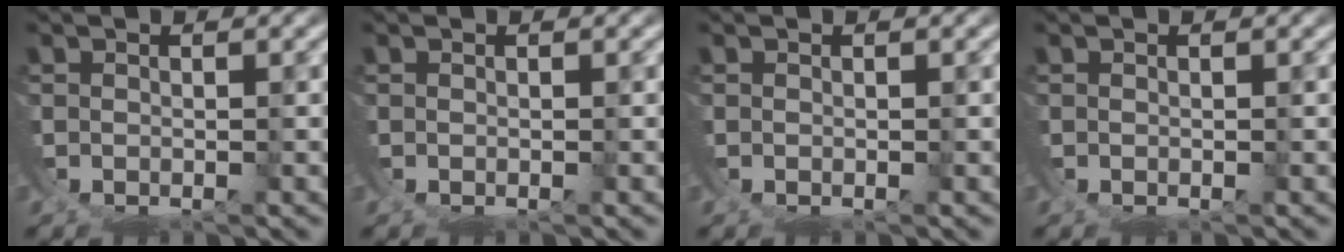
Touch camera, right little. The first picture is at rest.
{"total": 0.0}
{"total": 0.0}
{"total": 0.0}